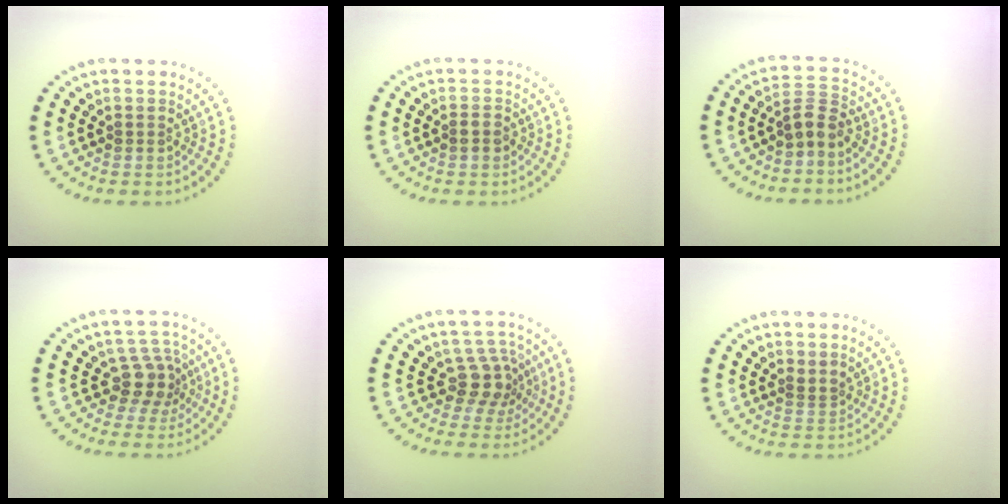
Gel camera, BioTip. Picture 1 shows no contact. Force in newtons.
{"total": 1.2, "press": 1.2, "slide": 0.2}
{"total": 2.3, "press": 1.9, "slide": 1.3}
{"total": 2.8, "press": 2.2, "slide": 1.8}
{"total": 2.8, "press": 2.1, "slide": 1.9}
{"total": 0.9, "press": 0.5, "slide": 0.8}